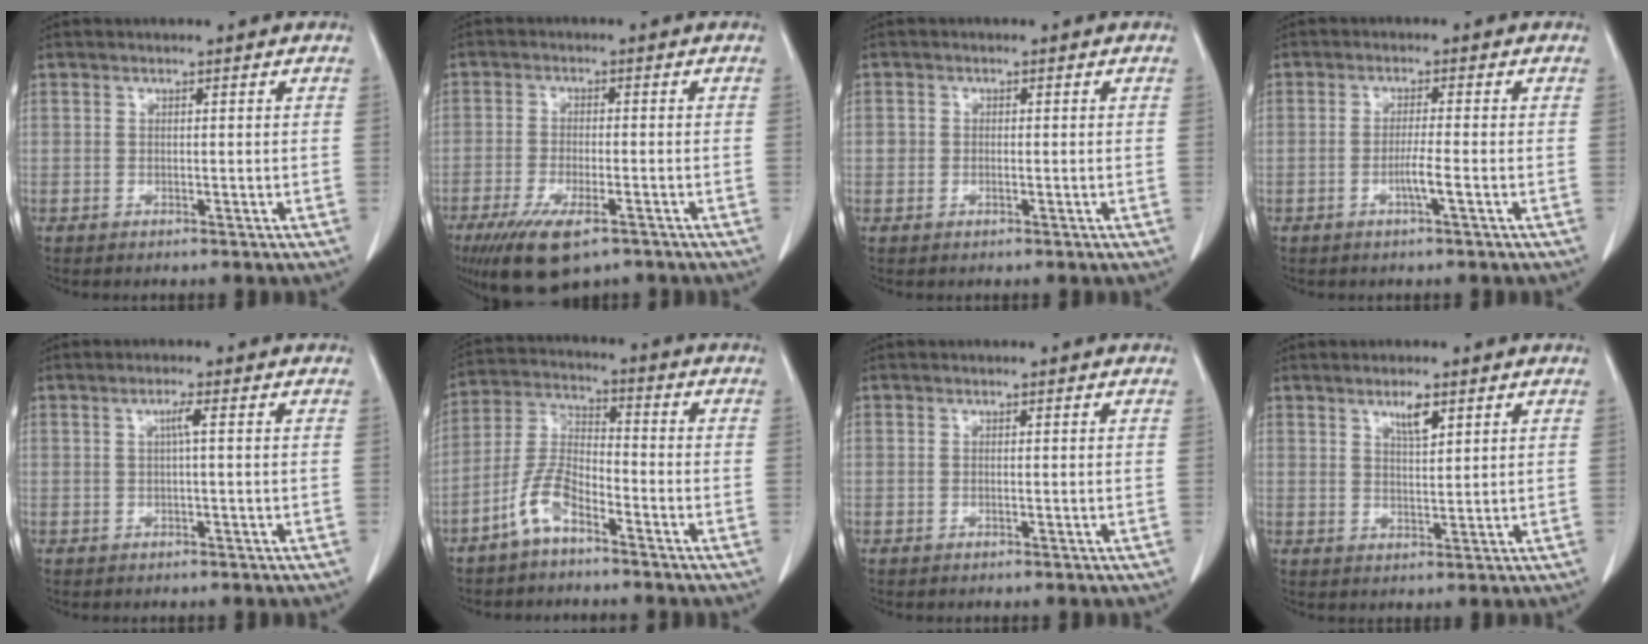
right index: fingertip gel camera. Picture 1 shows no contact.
{"total": 10.0, "force": [-6.4, 3.1, 7.0], "torque": [-0.120, -0.018, -0.100]}
{"total": 1.4, "force": [-0.1, 1.1, 0.8], "torque": [-0.016, 0.004, -0.001]}
{"total": 2.6, "force": [-1.0, -0.4, 2.3], "torque": [-0.044, -0.002, -0.020]}
{"total": 1.6, "force": [0.2, -0.3, 1.5], "torque": [-0.029, 0.003, 0.005]}
{"total": 7.1, "force": [-4.6, 2.2, 5.0], "torque": [-0.117, 0.008, -0.096]}
{"total": 0.0}
{"total": 3.4, "force": [2.1, 0.7, 2.6], "torque": [-0.048, -0.002, 0.039]}